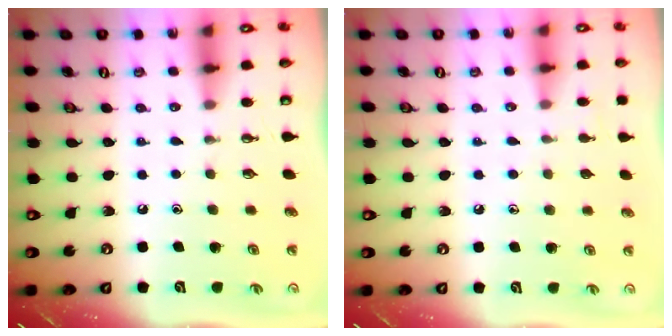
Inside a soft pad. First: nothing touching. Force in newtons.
{"total": 3.8, "press": 3.7, "slide": 0.4}